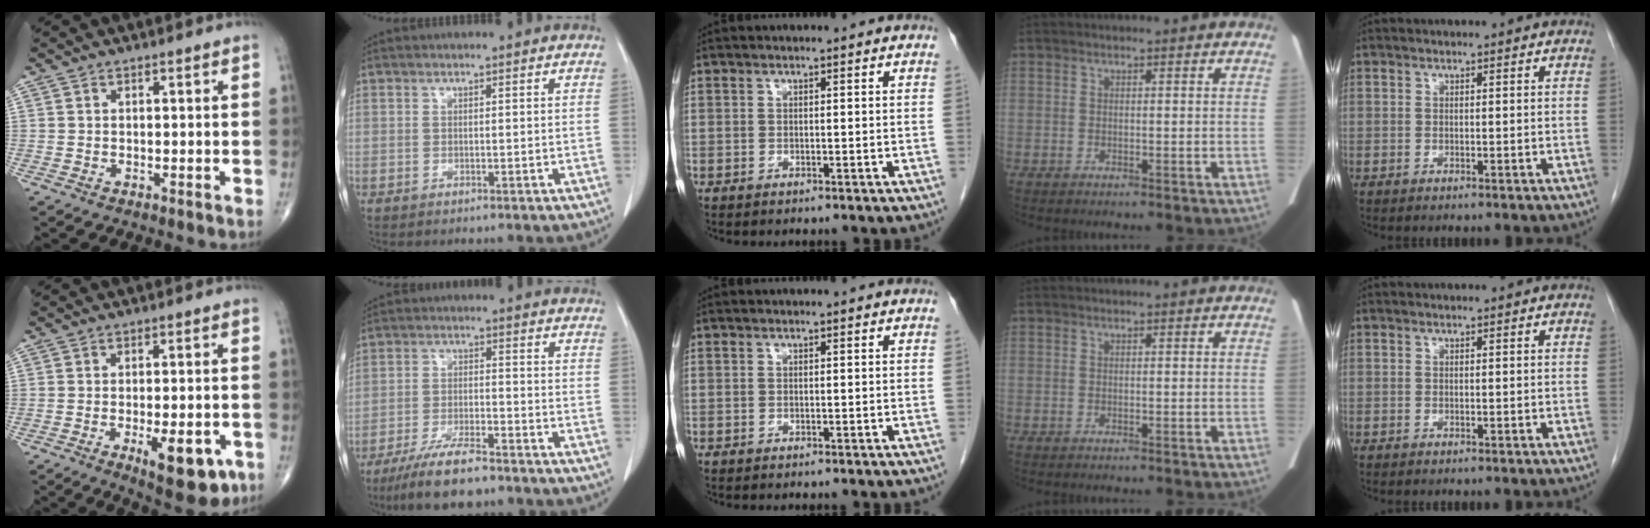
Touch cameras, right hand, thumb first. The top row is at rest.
{"thumb": {"total": 10.6, "force": [-4.2, 4.1, 8.9], "torque": [-0.108, 0.000, -0.049]}, "index": {"total": 9.1, "force": [-7.2, 1.7, 5.4], "torque": [-0.097, -0.019, -0.127]}}